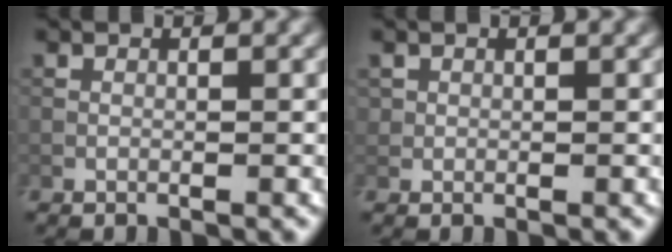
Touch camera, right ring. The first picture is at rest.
{"total": 0.7, "force": [0.2, 0.7, 0.1], "torque": [0.005, -0.004, 0.006]}